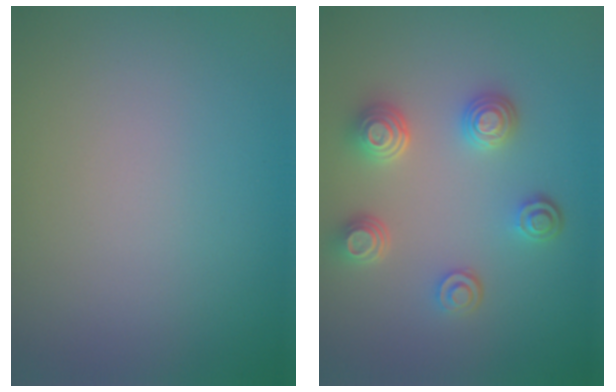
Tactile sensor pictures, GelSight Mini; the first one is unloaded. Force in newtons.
{"total": 3.9, "press": 3.3, "slide": 2.0}